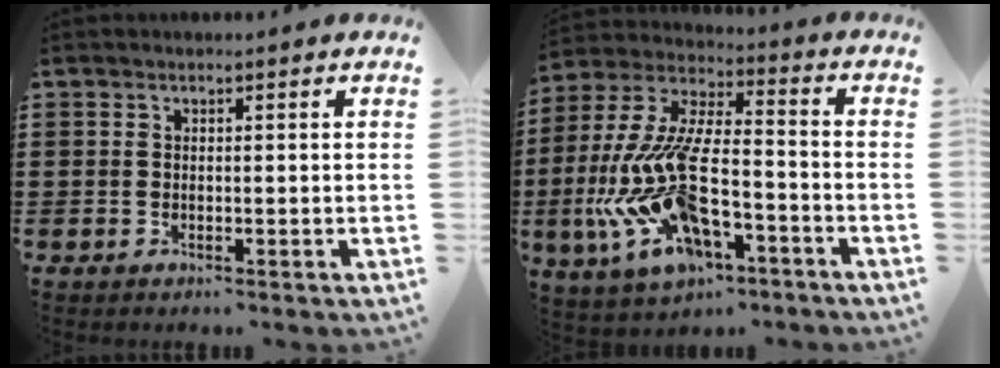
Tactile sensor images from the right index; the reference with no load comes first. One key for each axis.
{"total": 16.0, "fx": -6.7, "fy": 6.4, "fz": 13.0, "tx": -0.302, "ty": -0.013, "tz": -0.130}